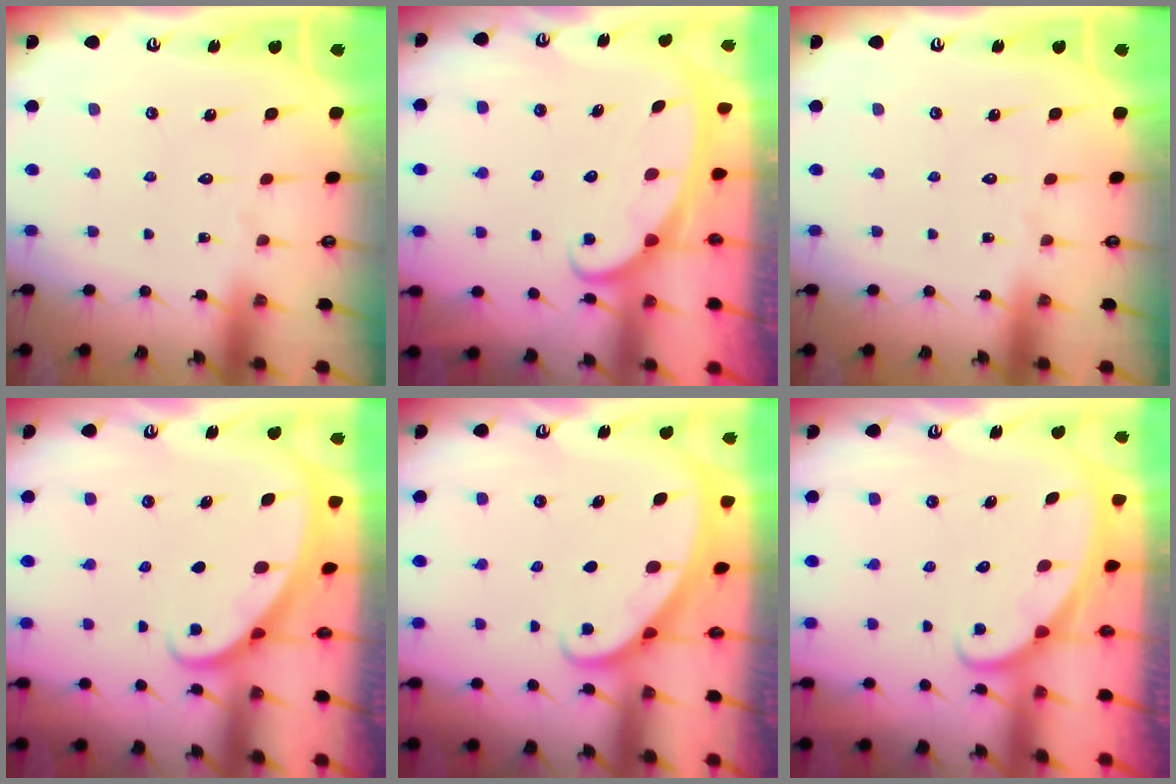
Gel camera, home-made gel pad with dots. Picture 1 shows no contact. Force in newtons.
{"total": 2.4, "press": 2.3, "slide": 0.3}
{"total": 0.0}
{"total": 1.9, "press": 1.9, "slide": 0.0}
{"total": 1.3, "press": 1.3, "slide": 0.1}
{"total": 1.6, "press": 1.6, "slide": 0.1}